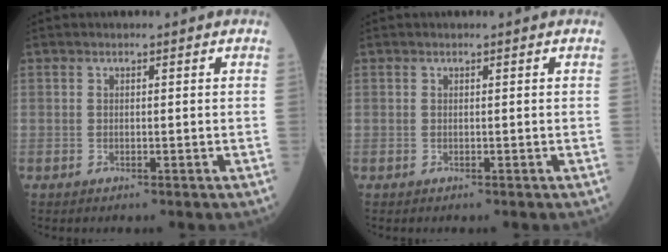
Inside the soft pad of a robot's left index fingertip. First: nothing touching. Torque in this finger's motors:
{"motor_torque": [0.00, 0.00, 0.00, 0.00]}